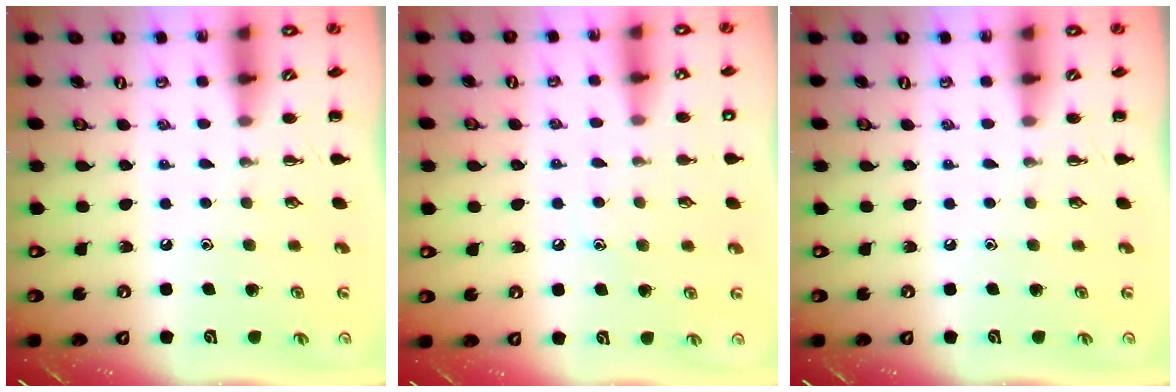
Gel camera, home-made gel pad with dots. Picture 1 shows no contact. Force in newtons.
{"total": 6.7, "press": 6.5, "slide": 1.7}
{"total": 0.0}